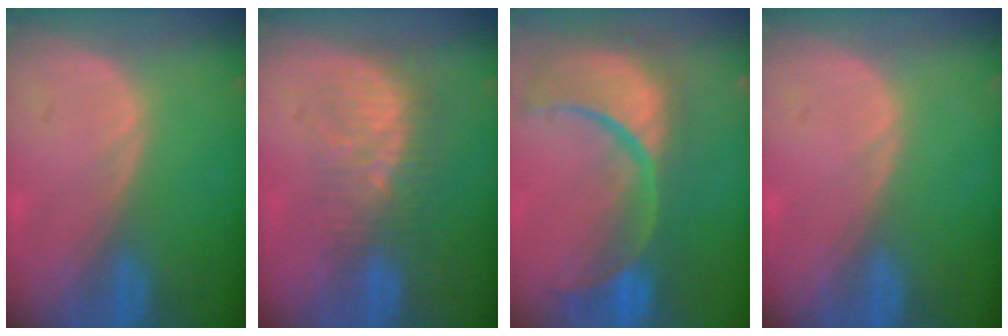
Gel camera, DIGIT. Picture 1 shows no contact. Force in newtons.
{"total": 7.5, "press": 6.9, "slide": 3.0}
{"total": 14.3, "press": 11.4, "slide": 8.7}
{"total": 0.0}